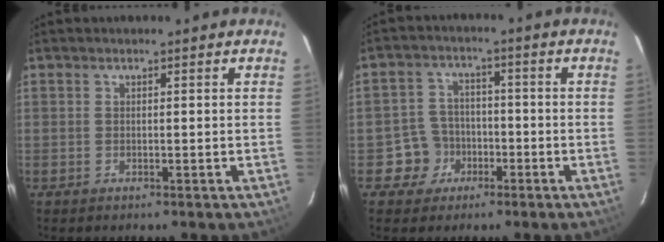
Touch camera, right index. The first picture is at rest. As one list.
[{"total": 6.1, "force": [-2.7, 5.5, 0.3], "torque": [-0.015, 0.028, -0.040]}]